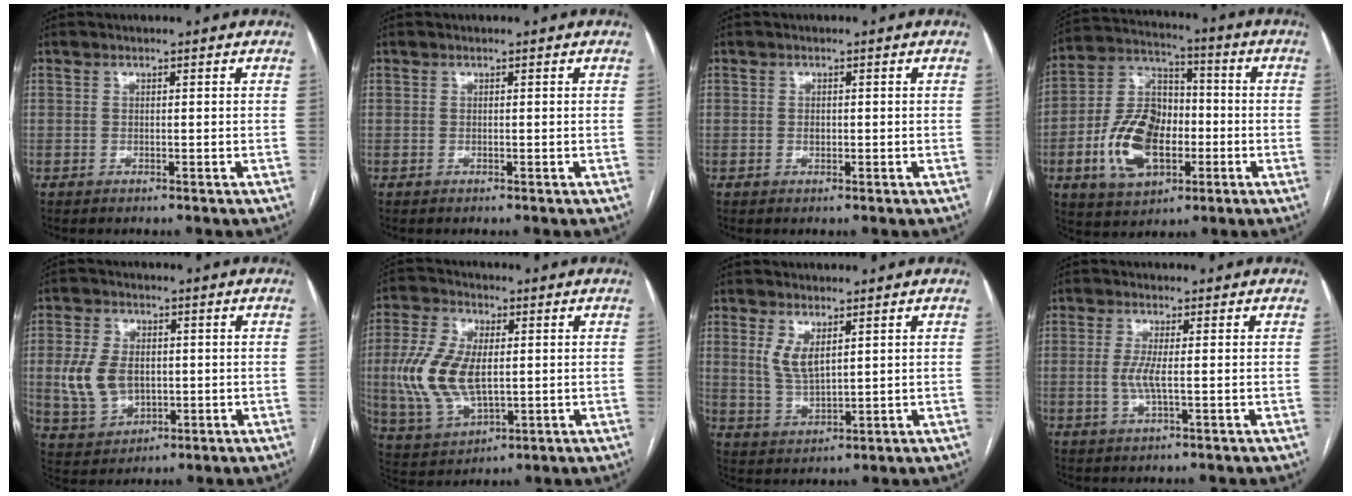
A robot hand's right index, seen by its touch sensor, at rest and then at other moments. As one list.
[{"total": 0.0}, {"total": 0.9, "force": [-0.1, 0.6, 0.7], "torque": [-0.011, 0.001, -0.001]}, {"total": 15.0, "force": [-4.0, 9.0, 11.3], "torque": [-0.242, 0.018, -0.065]}, {"total": 8.9, "force": [-0.1, 6.3, 6.3], "torque": [-0.140, 0.012, 0.012]}, {"total": 12.9, "force": [0.3, 6.4, 11.2], "torque": [-0.254, 0.004, 0.015]}, {"total": 4.7, "force": [2.0, 1.8, 3.9], "torque": [-0.083, -0.007, 0.050]}, {"total": 3.2, "force": [-0.2, 0.2, 3.2], "torque": [-0.074, -0.004, -0.005]}]